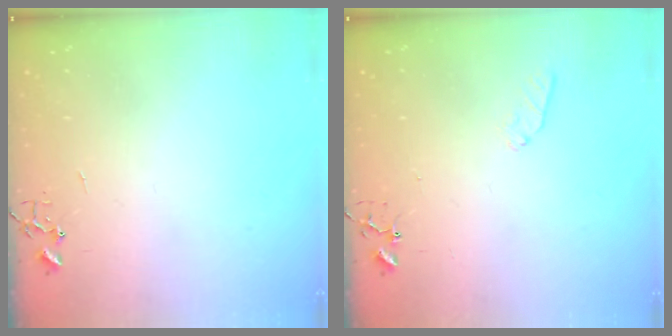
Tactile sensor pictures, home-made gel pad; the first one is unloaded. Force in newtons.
{"total": 6.6, "press": 6.5, "slide": 0.6}